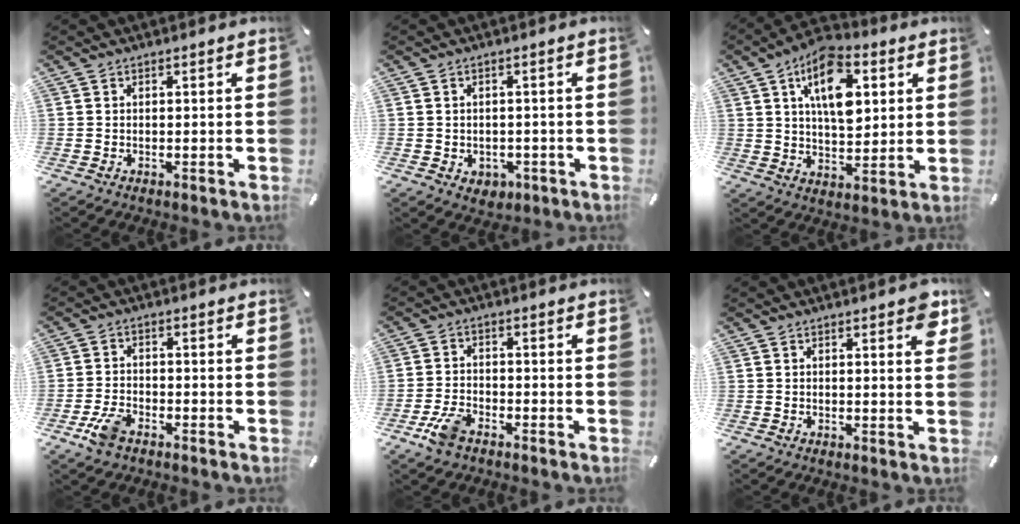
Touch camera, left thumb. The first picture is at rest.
{"total": 3.0, "force": [-0.7, 2.8, 1.1], "torque": [-0.004, -0.002, -0.015]}
{"total": 14.7, "force": [5.4, 8.4, 10.8], "torque": [-0.174, -0.008, 0.093]}
{"total": 5.5, "force": [-3.3, 2.9, 3.2], "torque": [-0.083, 0.009, -0.067]}
{"total": 5.8, "force": [-3.6, 3.0, 3.4], "torque": [-0.083, 0.012, -0.072]}
{"total": 3.5, "force": [2.0, 1.2, 2.7], "torque": [-0.026, -0.011, 0.027]}